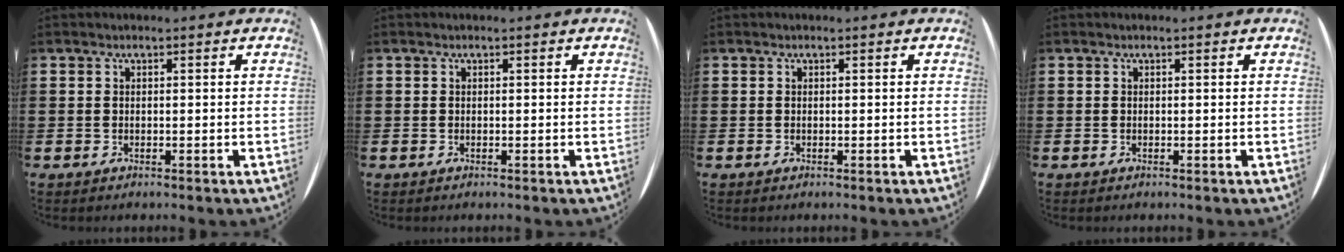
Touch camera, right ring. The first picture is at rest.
{"total": 0.0}
{"total": 0.0}
{"total": 0.0}